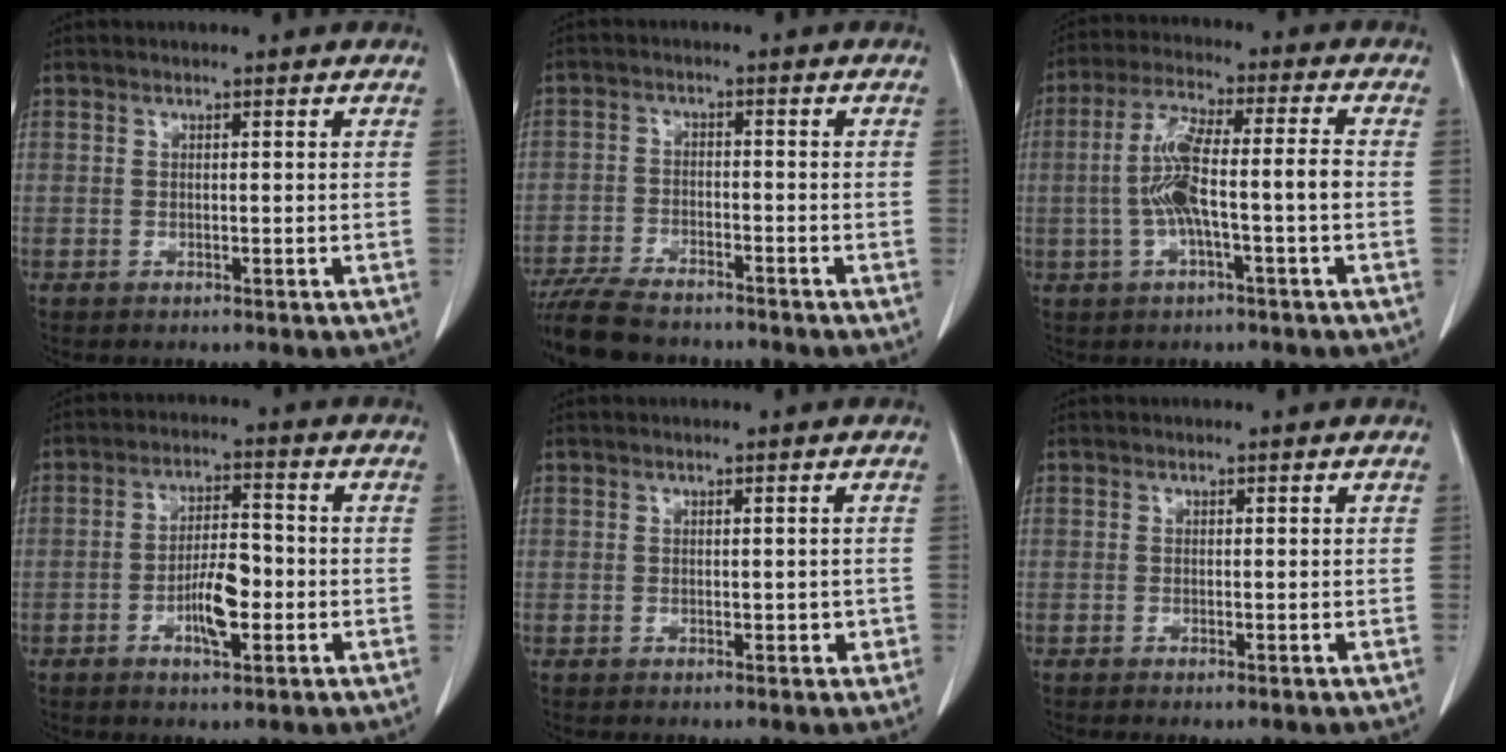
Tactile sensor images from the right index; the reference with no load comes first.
{"total": 10.6, "force": [-9.2, 2.4, 4.6], "torque": [-0.083, -0.017, -0.149]}
{"total": 9.4, "force": [-1.6, 1.0, 9.2], "torque": [-0.184, 0.024, -0.032]}
{"total": 6.8, "force": [-2.0, 2.1, 6.1], "torque": [-0.115, 0.007, -0.036]}
{"total": 1.5, "force": [-0.2, 0.9, 1.2], "torque": [-0.014, 0.004, 0.000]}
{"total": 0.6, "force": [-0.3, 0.1, 0.6], "torque": [-0.011, -0.003, -0.005]}